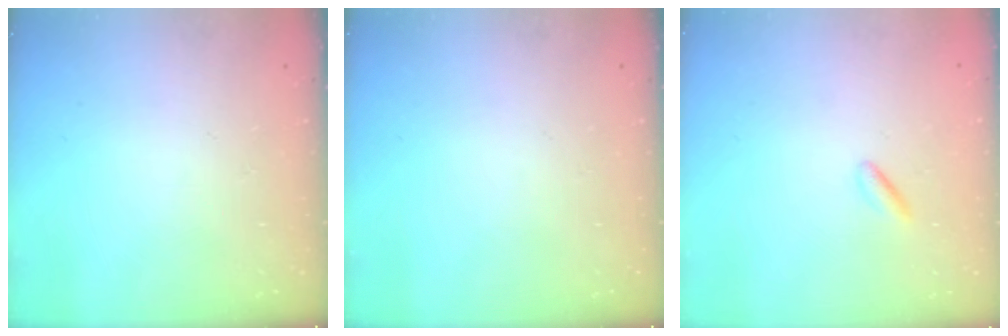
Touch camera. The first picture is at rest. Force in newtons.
{"total": 0.0}
{"total": 0.7, "press": 0.6, "slide": 0.4}